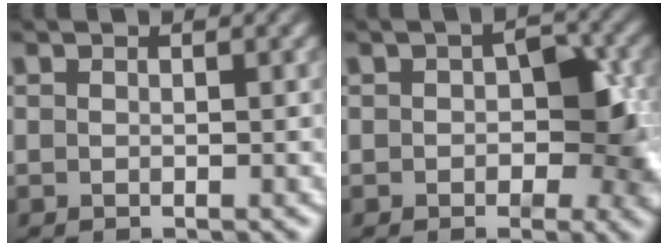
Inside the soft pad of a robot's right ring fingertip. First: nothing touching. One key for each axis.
{"total": 5.9, "fx": -0.7, "fy": 3.7, "fz": 4.6, "tx": -0.045, "ty": -0.003, "tz": -0.010}